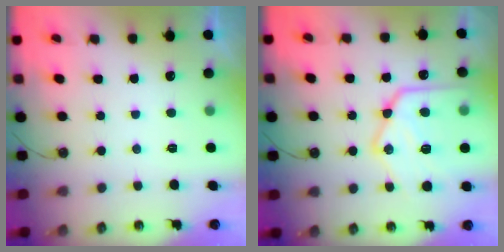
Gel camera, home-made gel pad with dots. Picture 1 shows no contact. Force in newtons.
{"total": 21.6, "press": 21.6, "slide": 1.5}